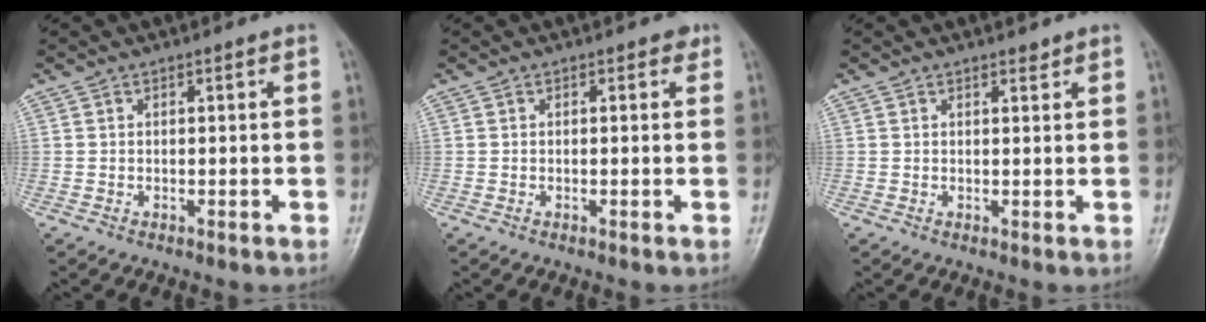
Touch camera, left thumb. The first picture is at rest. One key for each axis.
{"total": 0.8, "fx": 0.4, "fy": 0.6, "fz": 0.4, "tx": 0.005, "ty": 0.000, "tz": 0.000}
{"total": 1.0, "fx": 0.9, "fy": 0.3, "fz": 0.4, "tx": -0.005, "ty": -0.008, "tz": 0.015}